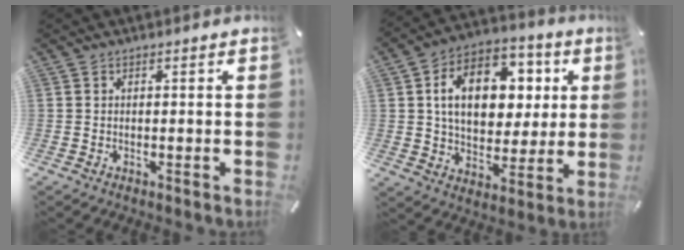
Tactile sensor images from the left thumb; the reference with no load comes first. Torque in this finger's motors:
{"motor_torque": [2.52, 2.49, 0.47, -0.24, 0.31]}